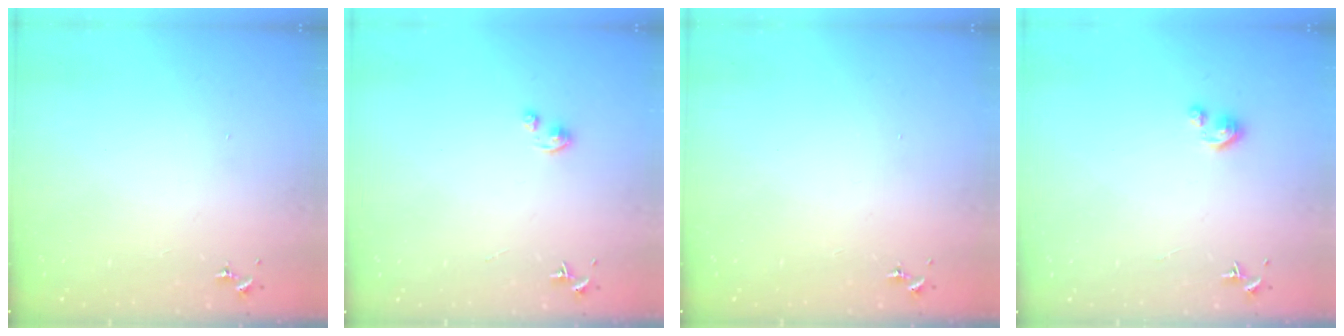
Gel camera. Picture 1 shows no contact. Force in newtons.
{"total": 2.6, "press": 2.6, "slide": 0.2}
{"total": 0.0}
{"total": 2.8, "press": 2.8, "slide": 0.3}